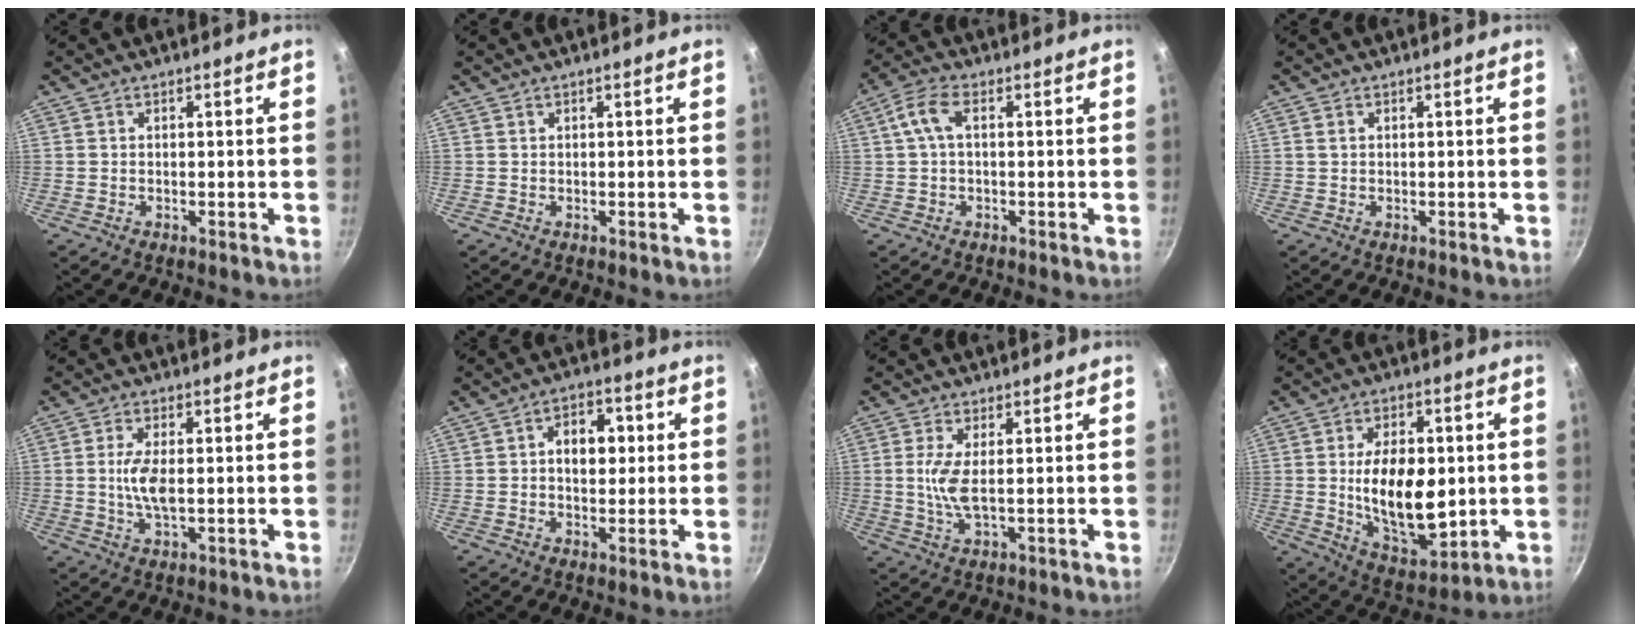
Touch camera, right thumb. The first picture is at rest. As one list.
[{"total": 0.0}, {"total": 5.0, "force": [0.6, 2.7, 4.2], "torque": [-0.093, 0.019, 0.010]}, {"total": 0.8, "force": [0.3, 0.6, 0.5], "torque": [-0.008, 0.001, 0.004]}, {"total": 5.7, "force": [0.1, 2.2, 5.3], "torque": [-0.113, -0.002, -0.001]}, {"total": 7.3, "force": [1.0, 5.0, 5.3], "torque": [-0.046, 0.010, 0.007]}, {"total": 5.2, "force": [0.5, 1.3, 5.0], "torque": [-0.114, -0.005, 0.012]}, {"total": 17.2, "force": [-0.2, 9.7, 14.2], "torque": [-0.201, -0.016, 0.009]}]